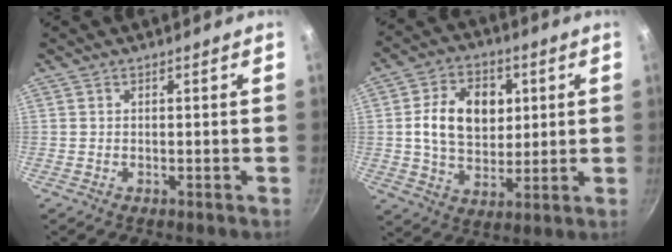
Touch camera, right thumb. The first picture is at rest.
{"total": 13.8, "force": [2.4, 10.0, 9.1], "torque": [-0.123, 0.000, 0.037]}